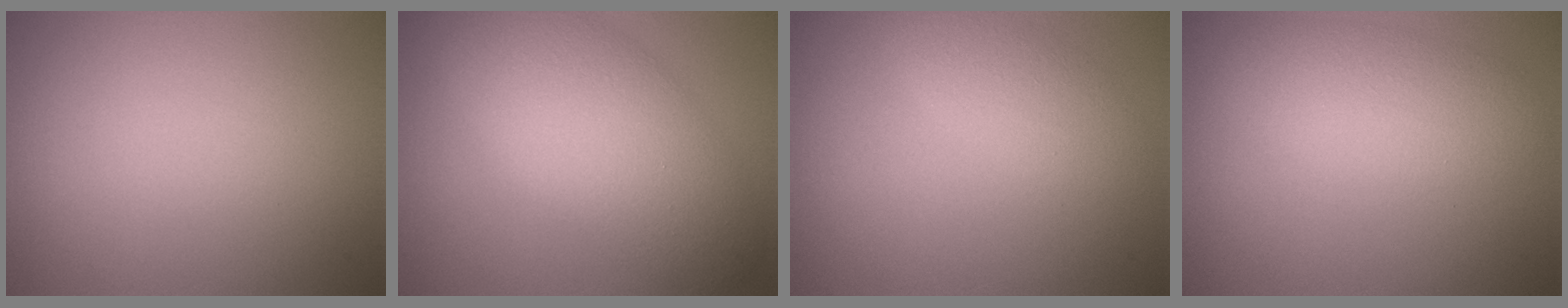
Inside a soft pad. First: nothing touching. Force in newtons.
{"total": 7.9, "press": 7.9, "slide": 0.5}
{"total": 2.5, "press": 2.5, "slide": 0.1}
{"total": 4.2, "press": 4.1, "slide": 0.4}